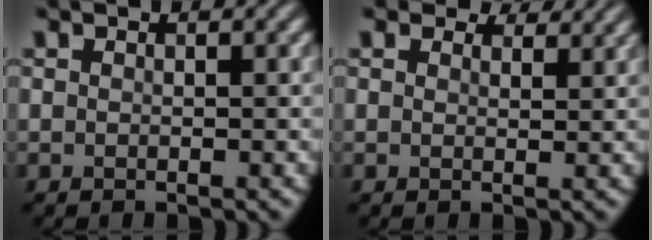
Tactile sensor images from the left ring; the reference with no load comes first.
{"total": 2.8, "force": [2.5, 1.0, 0.8], "torque": [-0.021, 0.001, 0.027]}